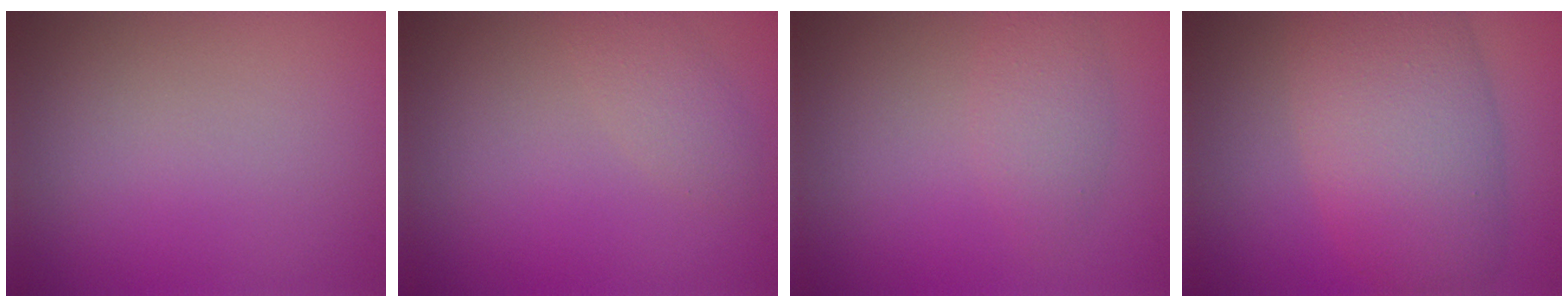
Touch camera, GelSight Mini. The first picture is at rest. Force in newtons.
{"total": 1.7, "press": 1.7, "slide": 0.1}
{"total": 2.1, "press": 2.1, "slide": 0.1}
{"total": 8.9, "press": 8.9, "slide": 0.4}